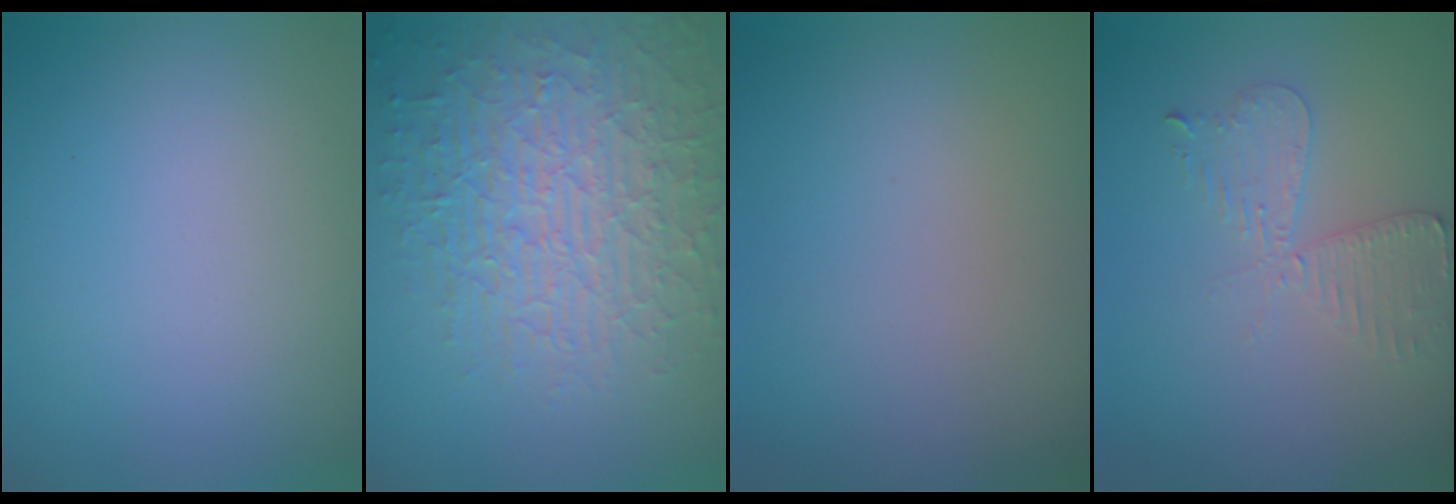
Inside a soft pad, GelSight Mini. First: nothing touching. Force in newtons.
{"total": 8.2, "press": 5.9, "slide": 5.7}
{"total": 0.0}
{"total": 2.6, "press": 2.5, "slide": 0.5}